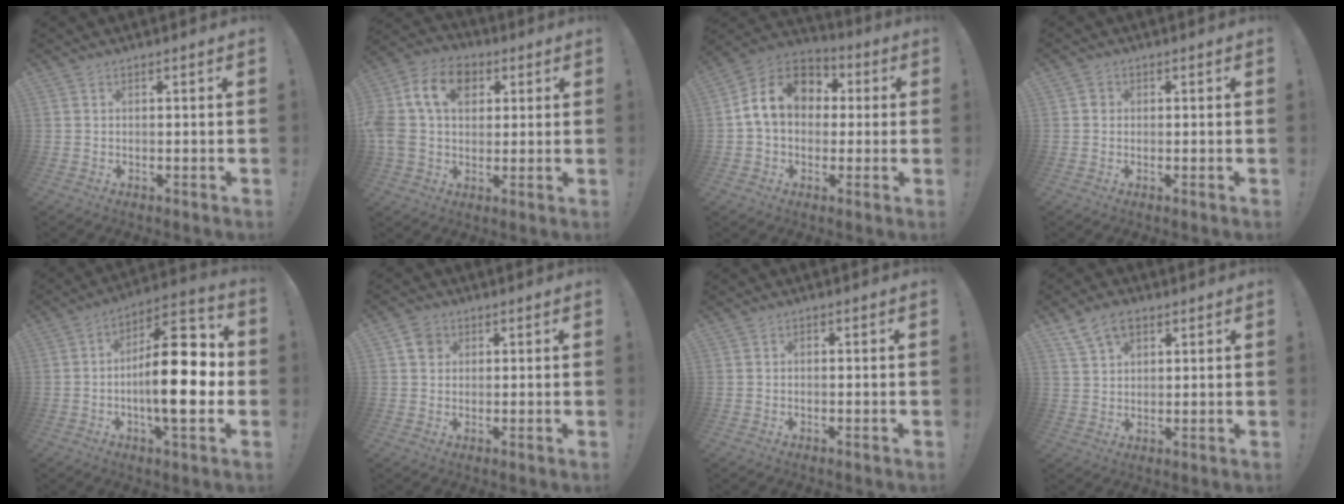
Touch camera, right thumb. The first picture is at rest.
{"total": 16.4, "force": [4.2, 12.0, 10.3], "torque": [-0.190, 0.005, 0.081]}
{"total": 14.5, "force": [2.7, 11.2, 8.8], "torque": [-0.130, 0.013, 0.058]}
{"total": 1.7, "force": [-0.1, 1.6, 0.6], "torque": [-0.003, 0.003, -0.004]}
{"total": 20.1, "force": [-2.0, 7.2, 18.7], "torque": [-0.289, 0.006, -0.036]}
{"total": 4.5, "force": [1.8, 3.8, 1.5], "torque": [-0.014, -0.001, 0.034]}
{"total": 0.6, "force": [-0.4, 0.2, 0.3], "torque": [-0.004, 0.001, -0.008]}
{"total": 8.3, "force": [4.7, 5.3, 4.4], "torque": [-0.076, -0.008, 0.091]}